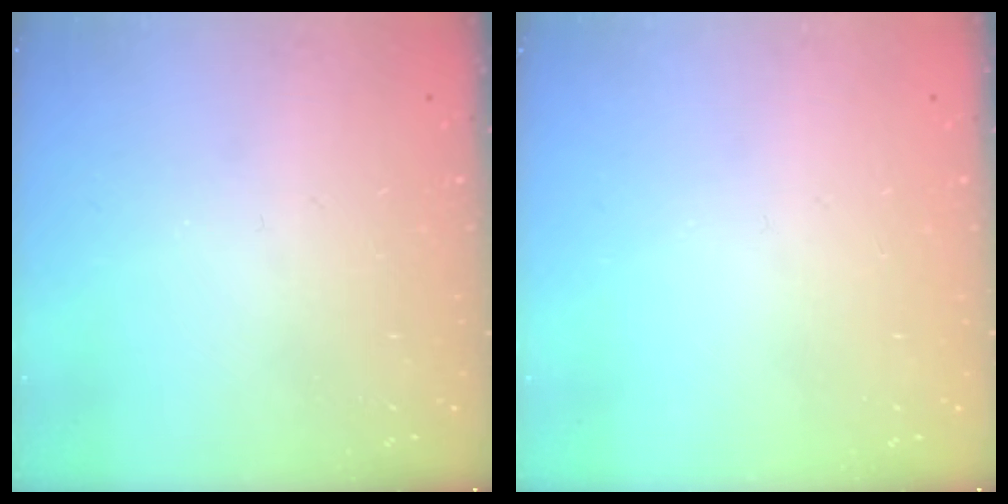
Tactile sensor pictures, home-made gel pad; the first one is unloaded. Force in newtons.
{"total": 0.0}